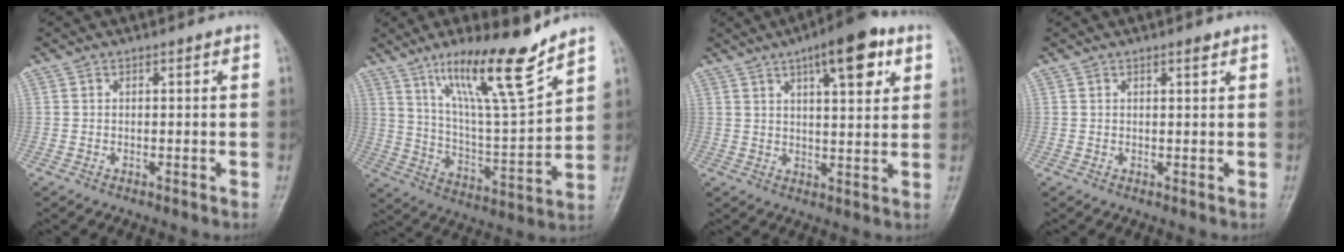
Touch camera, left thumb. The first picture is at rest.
{"total": 17.4, "force": [11.9, 2.2, 12.4], "torque": [-0.194, -0.073, 0.214]}
{"total": 11.8, "force": [5.8, 3.8, 9.5], "torque": [-0.117, -0.014, 0.080]}
{"total": 1.2, "force": [0.8, 0.3, 0.8], "torque": [-0.011, -0.005, 0.013]}